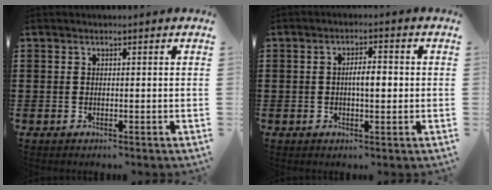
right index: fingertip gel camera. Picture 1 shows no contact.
{"total": 3.9, "force": [-0.4, 1.1, 3.7], "torque": [-0.065, 0.004, -0.010]}